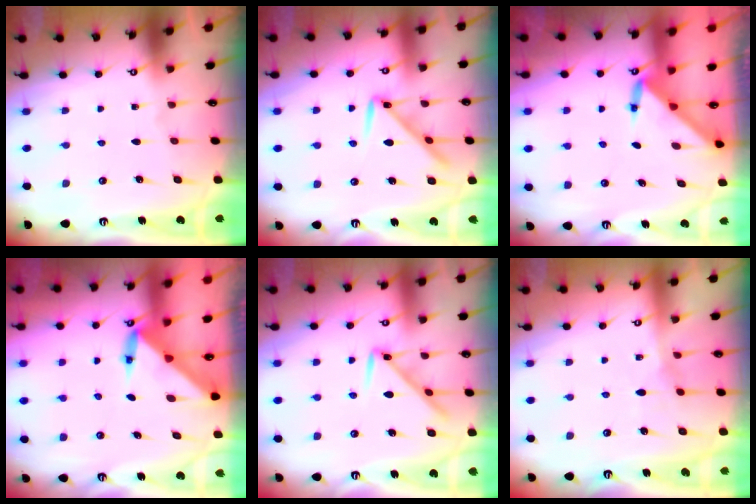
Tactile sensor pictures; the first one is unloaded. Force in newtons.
{"total": 9.3, "press": 9.2, "slide": 0.5}
{"total": 3.3, "press": 3.3, "slide": 0.2}
{"total": 3.5, "press": 3.5, "slide": 0.2}
{"total": 8.3, "press": 8.3, "slide": 0.7}
{"total": 5.9, "press": 5.9, "slide": 0.8}